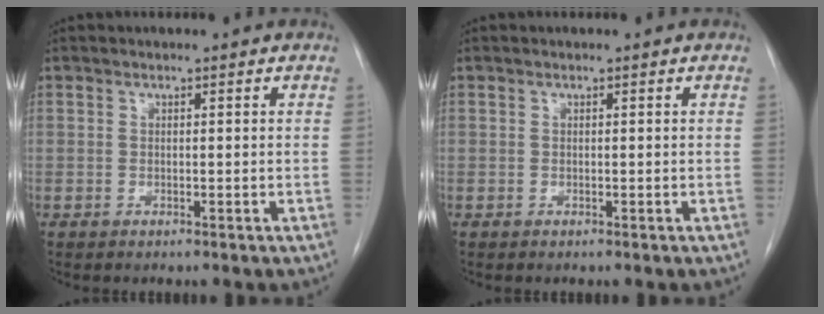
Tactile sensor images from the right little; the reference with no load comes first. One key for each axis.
{"total": 0.0}